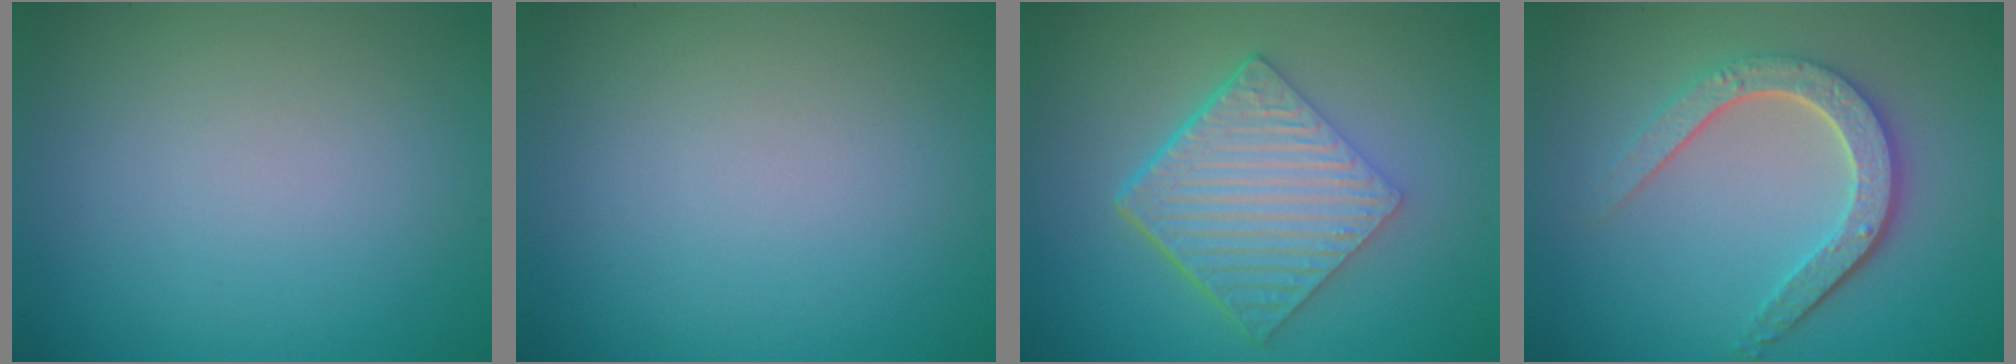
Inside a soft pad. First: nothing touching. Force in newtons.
{"total": 0.0}
{"total": 7.0, "press": 4.6, "slide": 5.2}
{"total": 4.7, "press": 3.6, "slide": 3.0}